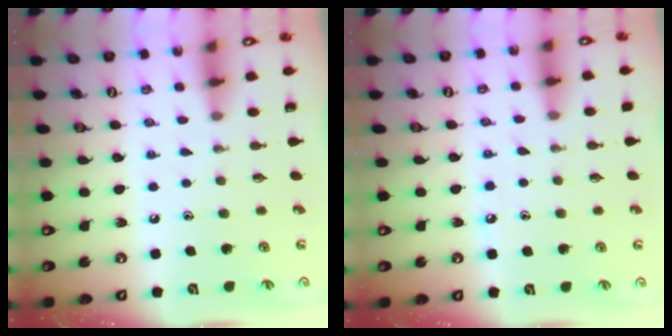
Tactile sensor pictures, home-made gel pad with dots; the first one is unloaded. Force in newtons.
{"total": 5.9, "press": 5.8, "slide": 0.7}